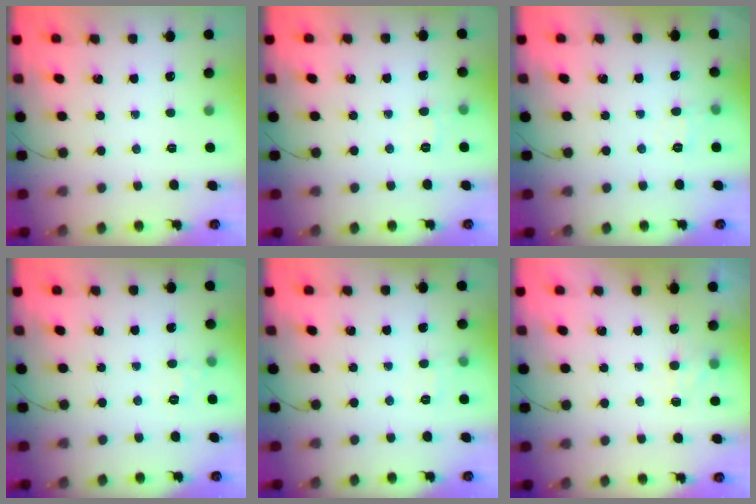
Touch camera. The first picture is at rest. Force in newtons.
{"total": 4.4, "press": 4.2, "slide": 1.4}
{"total": 6.5, "press": 6.4, "slide": 1.4}
{"total": 5.2, "press": 5.0, "slide": 1.2}
{"total": 5.5, "press": 5.2, "slide": 1.5}
{"total": 7.0, "press": 6.8, "slide": 1.8}